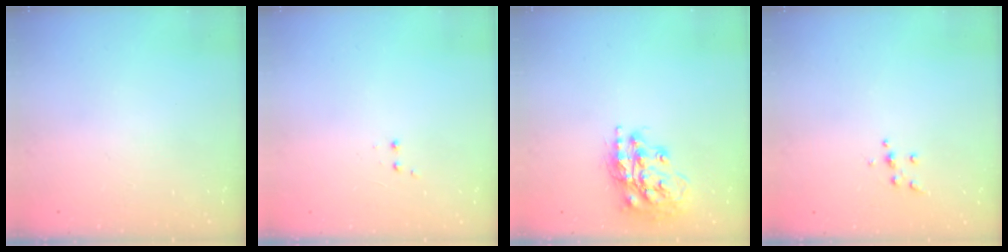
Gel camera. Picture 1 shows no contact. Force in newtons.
{"total": 2.0, "press": 1.8, "slide": 0.9}
{"total": 16.3, "press": 16.2, "slide": 1.1}
{"total": 4.5, "press": 4.5, "slide": 0.5}